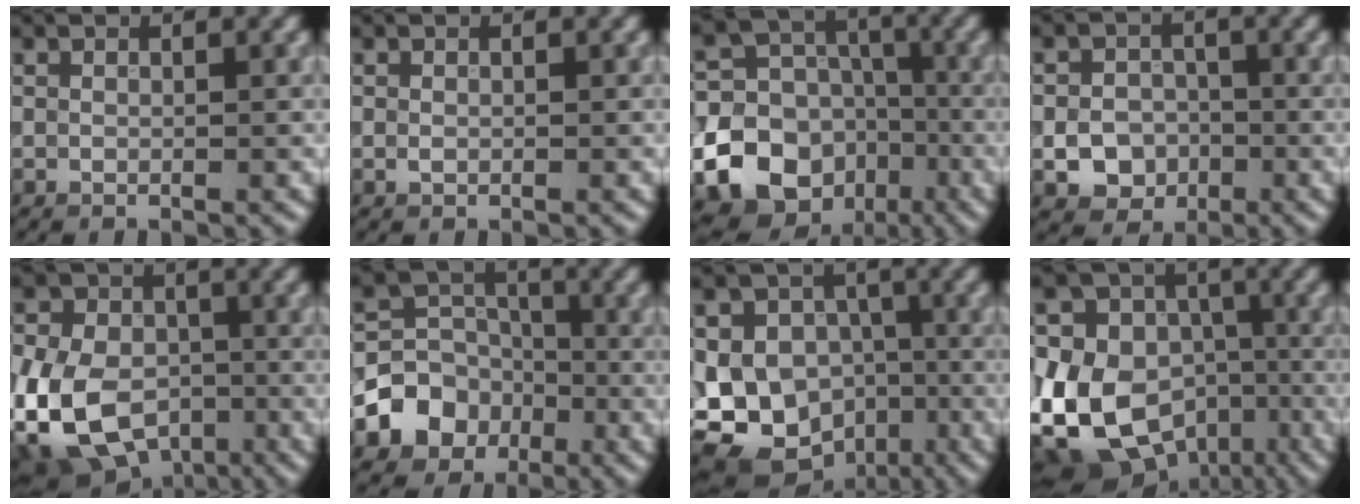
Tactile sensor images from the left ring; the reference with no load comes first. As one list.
[{"total": 0.5, "force": [-0.1, 0.4, 0.4], "torque": [-0.006, -0.003, -0.001]}, {"total": 22.4, "force": [-8.8, 19.6, 6.3], "torque": [-0.155, -0.048, -0.163]}, {"total": 3.8, "force": [-1.2, 3.2, 1.6], "torque": [-0.021, -0.002, -0.022]}, {"total": 15.5, "force": [-5.4, 11.8, 8.5], "torque": [-0.173, -0.029, -0.121]}, {"total": 6.1, "force": [-2.5, 5.2, 2.1], "torque": [-0.020, 0.002, -0.060]}, {"total": 13.8, "force": [-4.9, 11.6, 5.8], "torque": [-0.102, -0.017, -0.089]}, {"total": 16.8, "force": [-4.8, 13.3, 9.2], "torque": [-0.196, 0.005, -0.095]}]